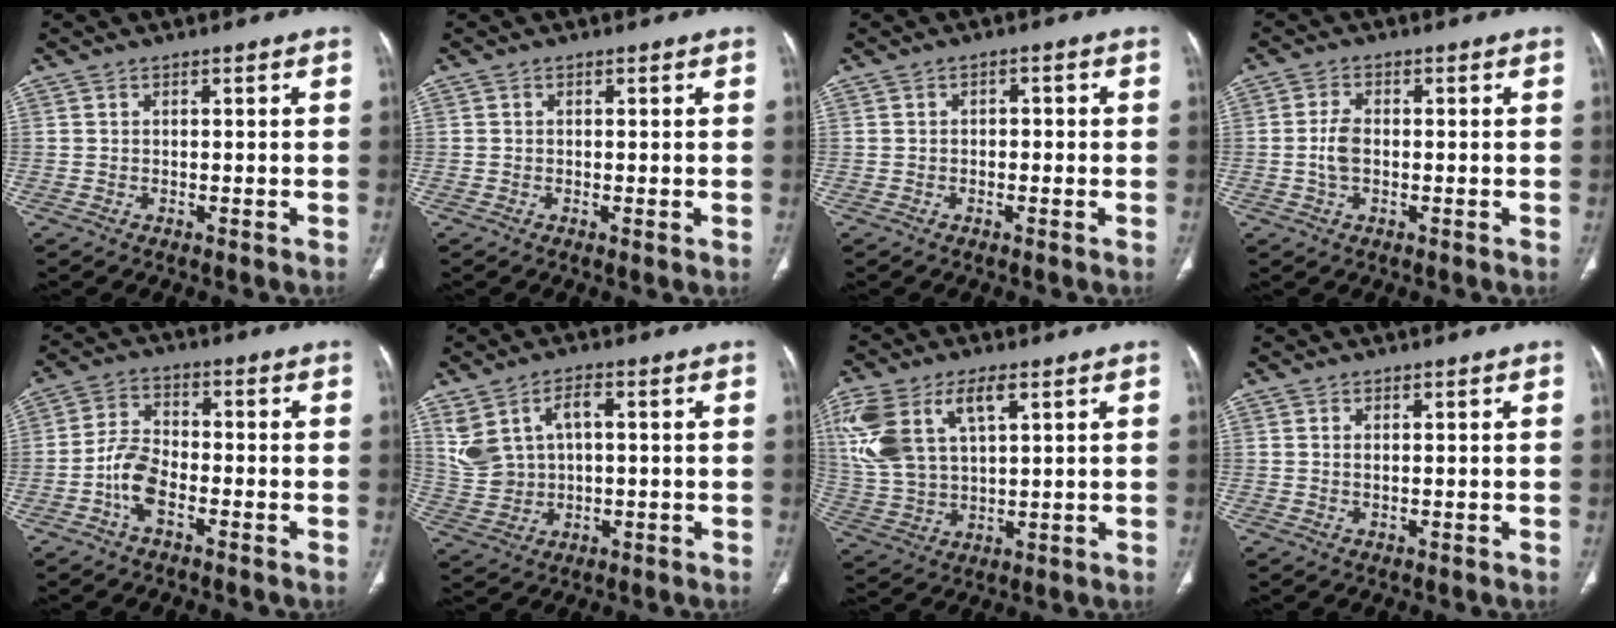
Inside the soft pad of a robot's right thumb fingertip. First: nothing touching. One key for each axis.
{"total": 0.7, "fx": -0.1, "fy": 0.1, "fz": 0.6, "tx": -0.016, "ty": -0.004, "tz": -0.002}
{"total": 1.6, "fx": -0.3, "fy": 1.2, "fz": 1.0, "tx": -0.004, "ty": 0.006, "tz": -0.010}
{"total": 3.9, "fx": -0.4, "fy": 2.2, "fz": 3.1, "tx": -0.069, "ty": 0.007, "tz": -0.011}
{"total": 6.7, "fx": -2.8, "fy": 3.4, "fz": 5.1, "tx": -0.099, "ty": 0.023, "tz": -0.059}
{"total": 8.8, "fx": 2.4, "fy": 5.8, "fz": 6.2, "tx": -0.121, "ty": 0.006, "tz": 0.060}
{"total": 16.2, "fx": 6.4, "fy": 8.5, "fz": 12.2, "tx": -0.271, "ty": -0.002, "tz": 0.129}
{"total": 0.5, "fx": 0.2, "fy": 0.2, "fz": 0.5, "tx": -0.016, "ty": 0.003, "tz": 0.006}